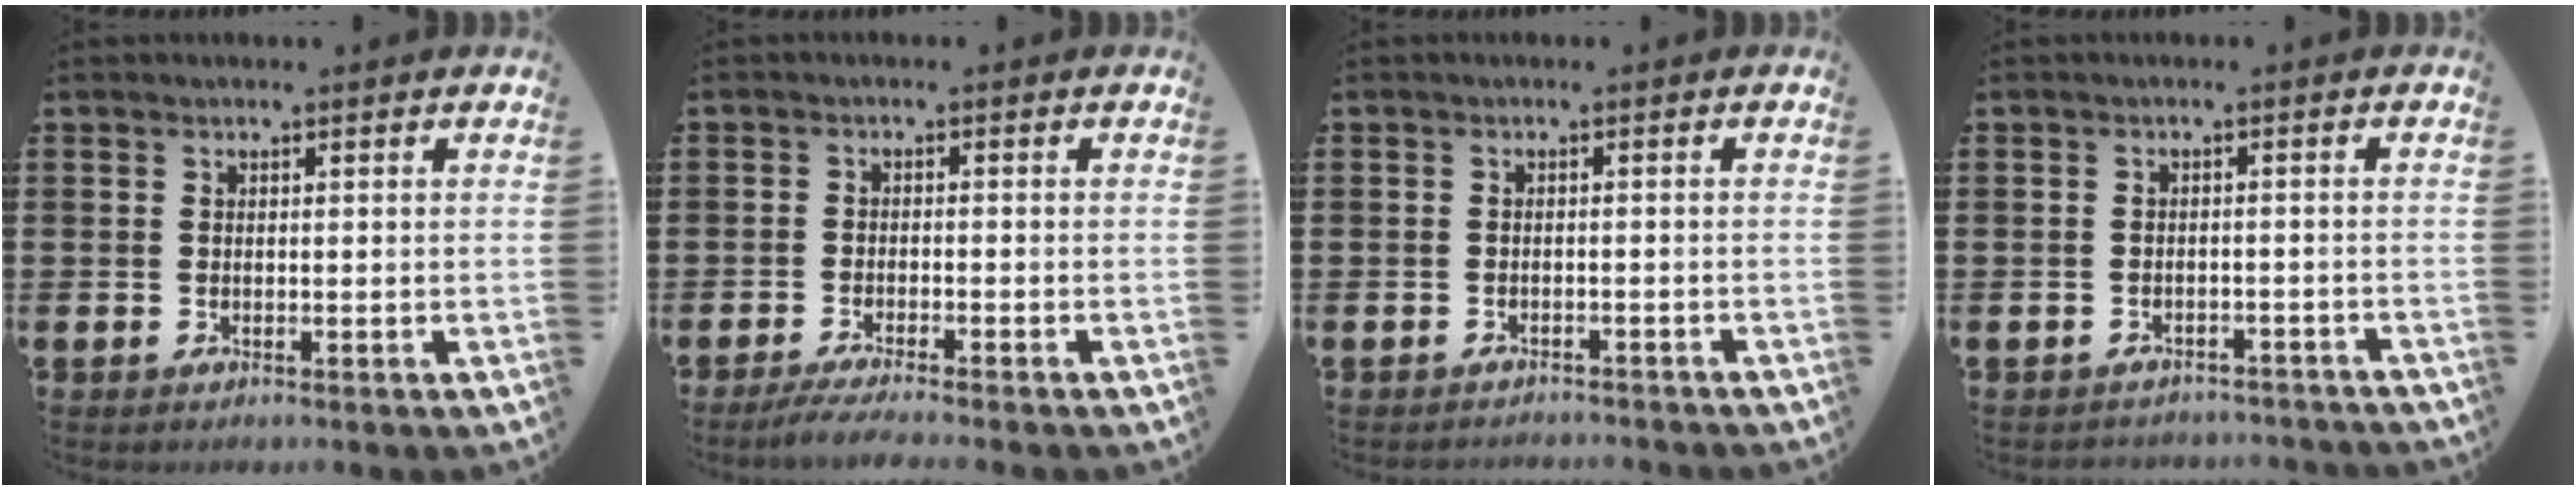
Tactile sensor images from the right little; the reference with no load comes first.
{"total": 2.4, "force": [-1.9, -0.1, 1.5], "torque": [-0.022, -0.001, -0.034]}
{"total": 1.1, "force": [-1.1, -0.1, -0.1], "torque": [-0.001, 0.002, -0.023]}
{"total": 1.5, "force": [-1.5, 0.0, -0.2], "torque": [-0.003, 0.003, -0.034]}